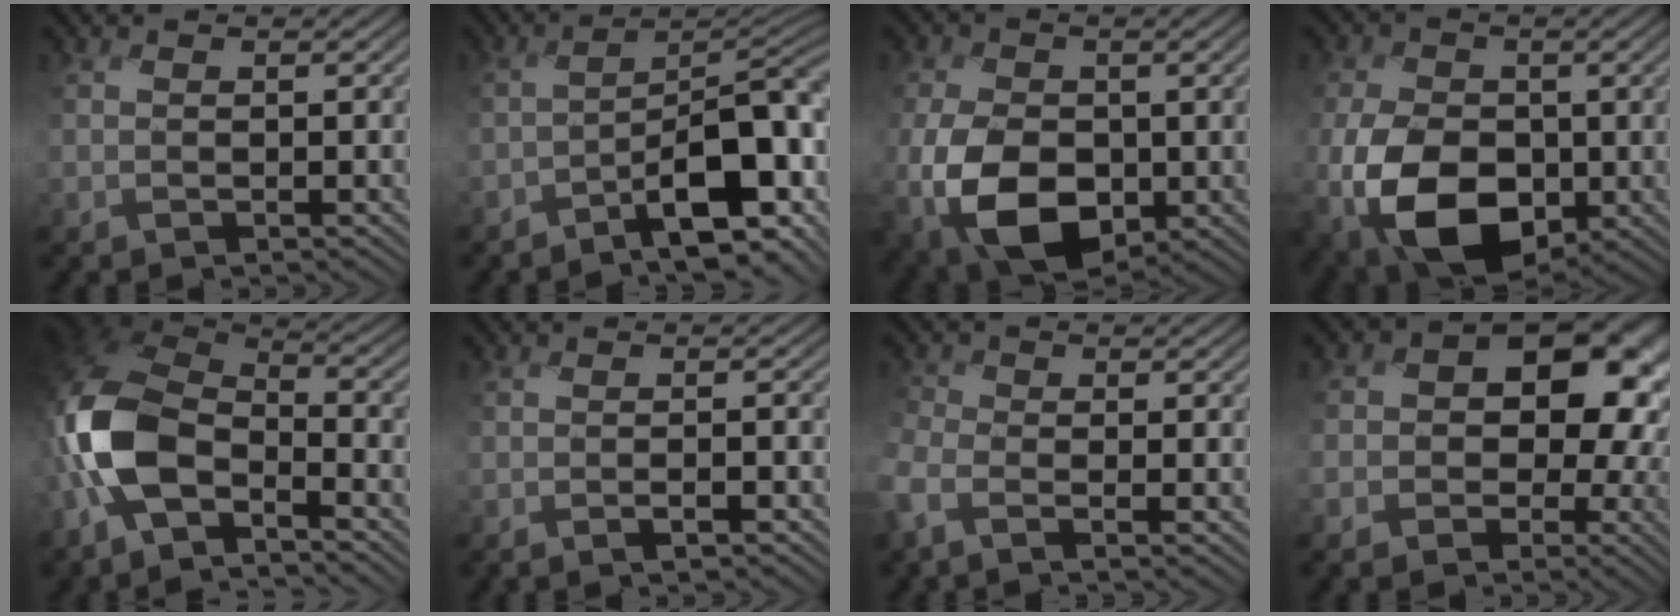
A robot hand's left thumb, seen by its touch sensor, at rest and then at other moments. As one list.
[{"total": 13.5, "force": [-4.8, 6.0, 11.1], "torque": [-0.157, -0.027, -0.073]}, {"total": 11.1, "force": [-3.3, 7.2, 7.9], "torque": [-0.175, -0.021, -0.072]}, {"total": 13.1, "force": [-4.0, 8.5, 9.1], "torque": [-0.182, -0.022, -0.083]}, {"total": 12.3, "force": [-5.2, 7.0, 8.6], "torque": [-0.225, -0.006, -0.119]}, {"total": 1.7, "force": [-1.3, -0.1, 1.0], "torque": [-0.018, -0.004, -0.028]}, {"total": 3.1, "force": [-2.5, 1.2, 1.4], "torque": [-0.046, -0.004, -0.066]}, {"total": 12.4, "force": [-0.5, 10.0, 7.4], "torque": [-0.102, -0.020, -0.019]}]